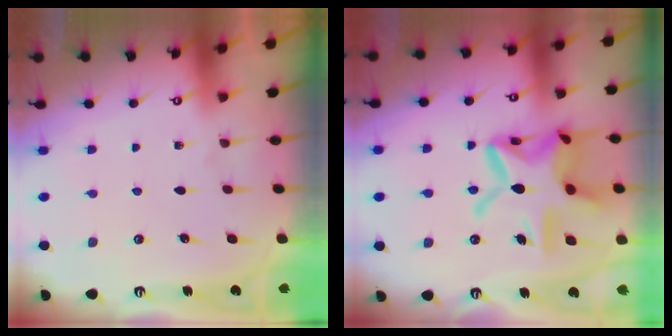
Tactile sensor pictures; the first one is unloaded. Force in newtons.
{"total": 20.5, "press": 20.4, "slide": 1.9}